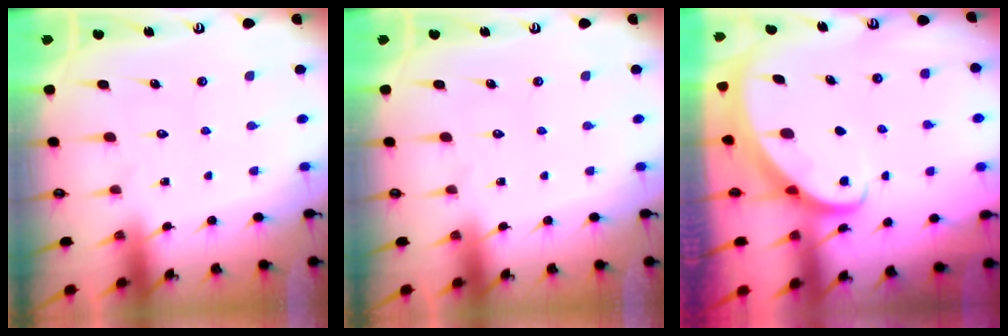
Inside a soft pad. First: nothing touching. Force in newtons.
{"total": 0.0}
{"total": 2.3, "press": 2.3, "slide": 0.3}